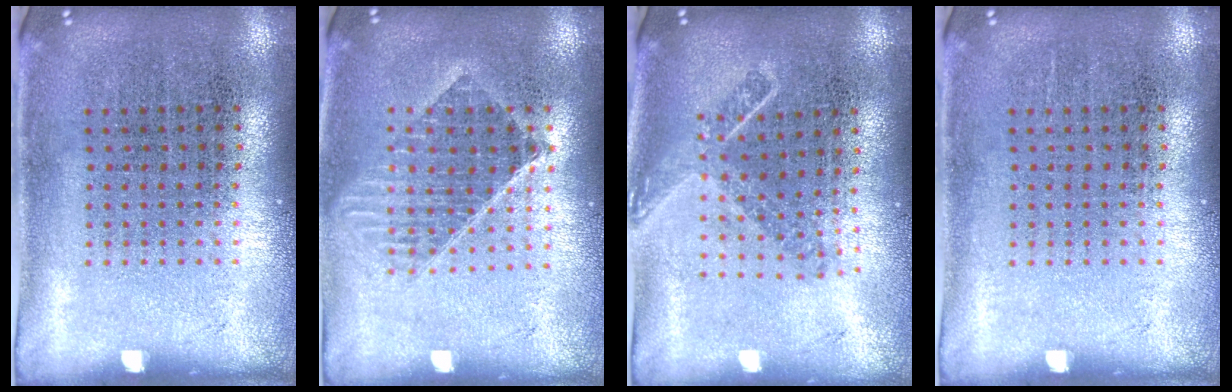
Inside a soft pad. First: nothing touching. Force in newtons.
{"total": 1.4, "press": 1.2, "slide": 0.7}
{"total": 1.7, "press": 1.3, "slide": 1.1}
{"total": 0.0}